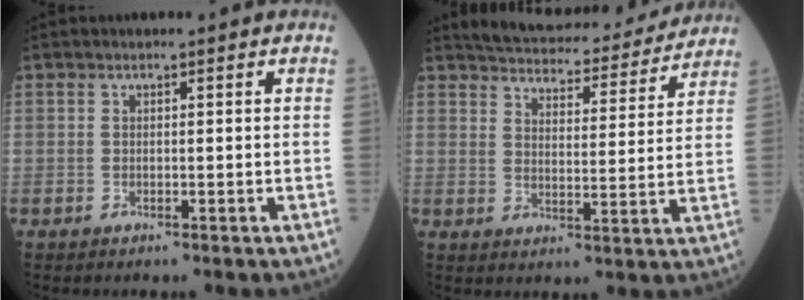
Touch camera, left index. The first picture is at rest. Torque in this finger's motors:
{"motor_torque": [0.92, -1.20, 0.05, 0.01]}